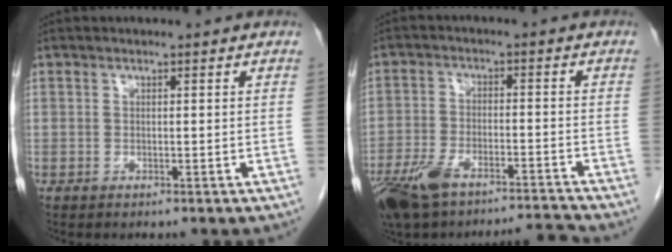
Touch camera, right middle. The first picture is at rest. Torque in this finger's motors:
{"motor_torque": [0.88, -0.85, 0.08, 0.06]}